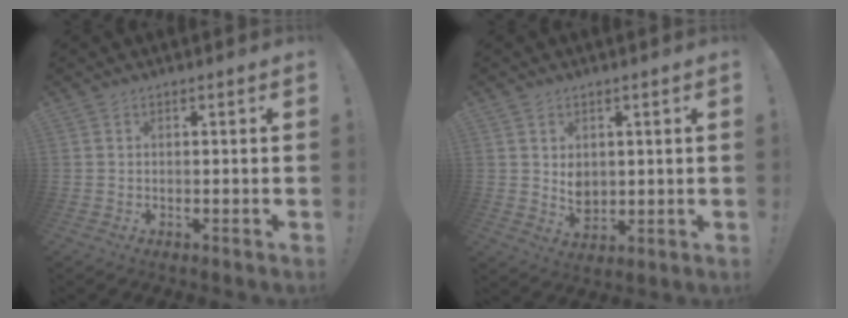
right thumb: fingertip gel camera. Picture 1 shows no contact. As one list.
[{"total": 5.9, "force": [2.0, 5.0, 2.5], "torque": [-0.024, -0.017, 0.040]}]